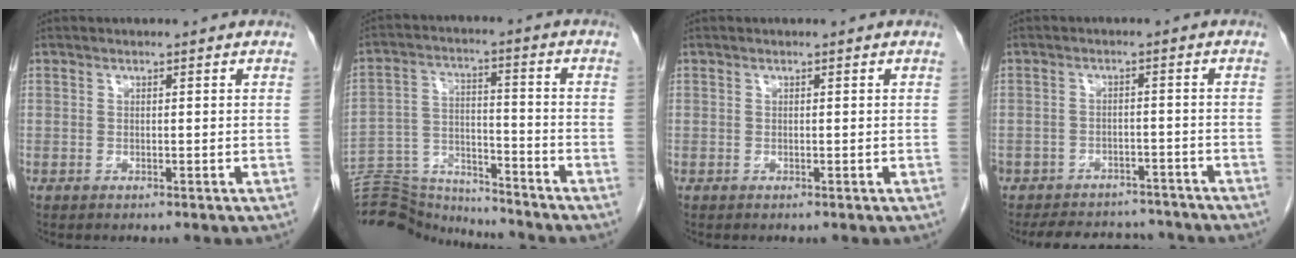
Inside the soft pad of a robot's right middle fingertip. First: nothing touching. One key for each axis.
{"total": 16.5, "fx": -16.0, "fy": 2.4, "fz": 2.9, "tx": -0.068, "ty": 0.021, "tz": -0.258}
{"total": 0.0}
{"total": 11.8, "fx": -10.6, "fy": 4.2, "fz": 3.0, "tx": -0.043, "ty": 0.012, "tz": -0.133}